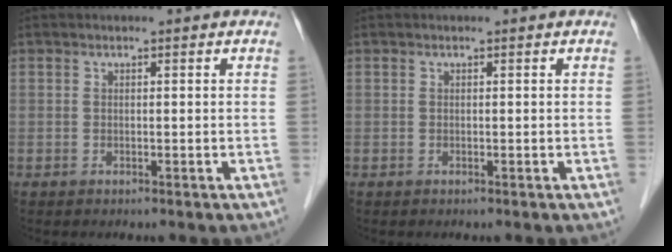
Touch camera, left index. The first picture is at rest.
{"total": 0.0}